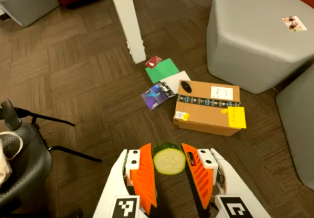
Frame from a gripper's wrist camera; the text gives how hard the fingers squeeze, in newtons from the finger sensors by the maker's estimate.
{"total": 10.4, "left": 10.5, "right": 10.3}